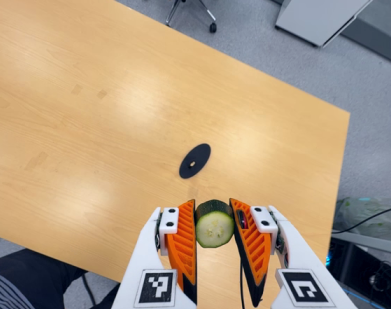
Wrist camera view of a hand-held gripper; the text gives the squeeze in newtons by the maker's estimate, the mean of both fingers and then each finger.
{"total": 8.5, "left": 7.5, "right": 9.5}